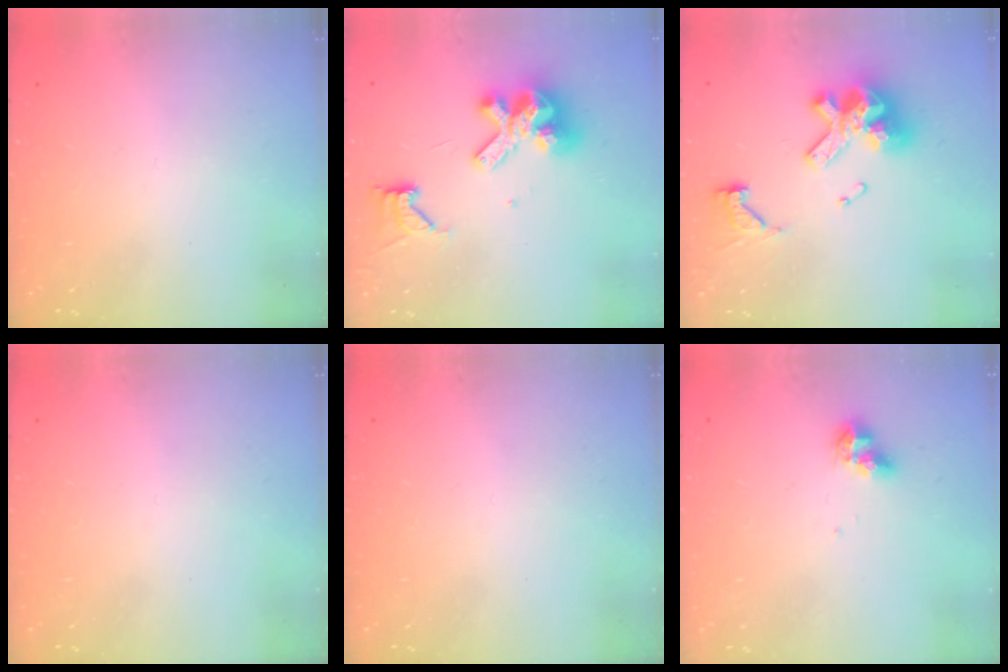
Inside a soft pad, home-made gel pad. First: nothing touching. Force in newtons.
{"total": 13.4, "press": 13.3, "slide": 1.7}
{"total": 13.5, "press": 13.4, "slide": 1.2}
{"total": 0.0}
{"total": 0.0}
{"total": 6.7, "press": 6.7, "slide": 0.2}